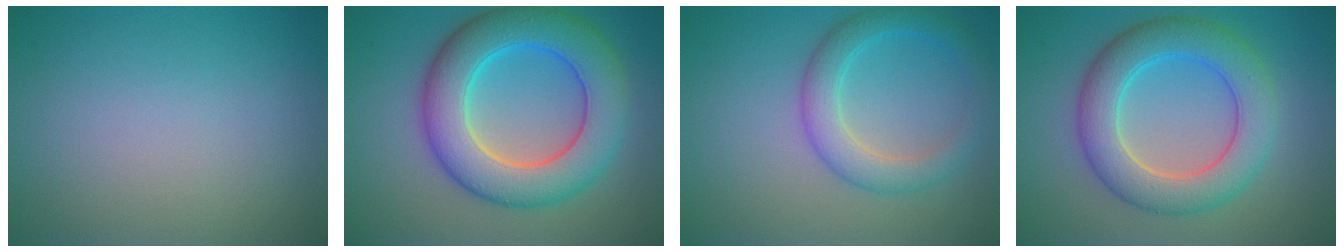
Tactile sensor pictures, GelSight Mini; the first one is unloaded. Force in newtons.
{"total": 9.5, "press": 9.5, "slide": 0.4}
{"total": 4.0, "press": 4.0, "slide": 0.1}
{"total": 7.1, "press": 7.1, "slide": 0.3}